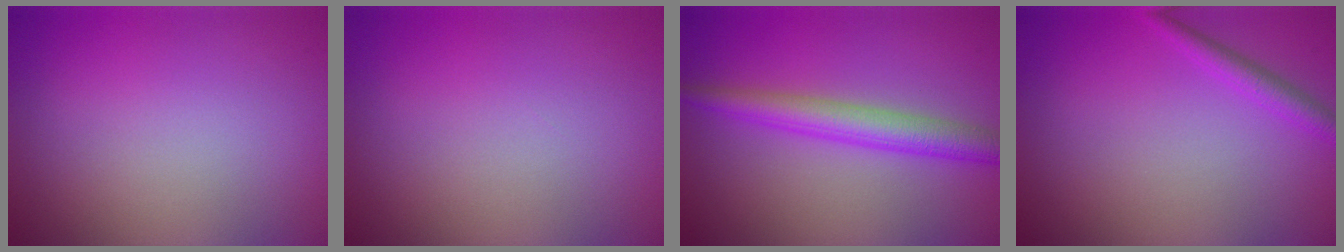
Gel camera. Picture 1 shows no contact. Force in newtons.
{"total": 0.0}
{"total": 4.0, "press": 4.0, "slide": 0.1}
{"total": 1.8, "press": 1.8, "slide": 0.1}